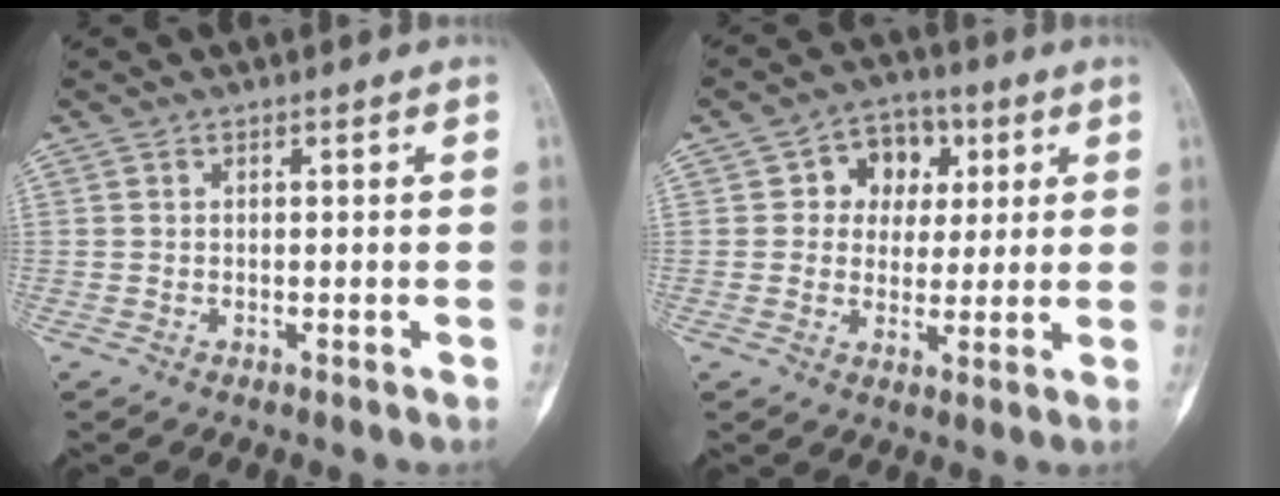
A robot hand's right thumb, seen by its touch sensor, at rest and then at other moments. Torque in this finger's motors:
{"motor_torque": [-1.00, 0.91, -0.11, 0.04, 0.09]}